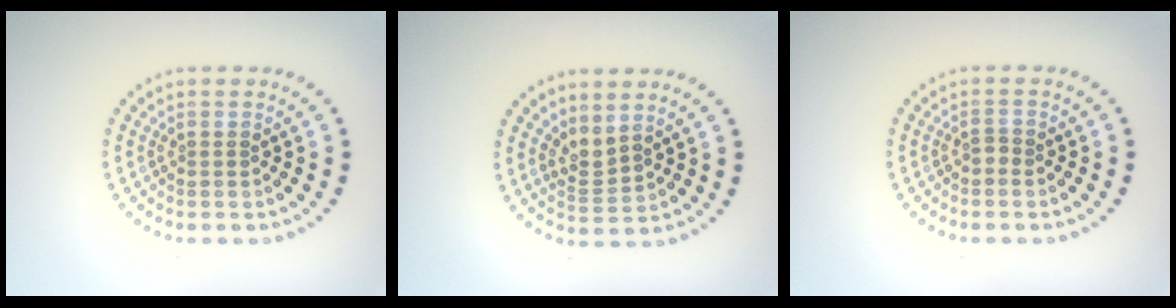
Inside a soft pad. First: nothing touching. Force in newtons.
{"total": 2.0, "press": 1.4, "slide": 1.4}
{"total": 0.9, "press": 0.5, "slide": 0.8}